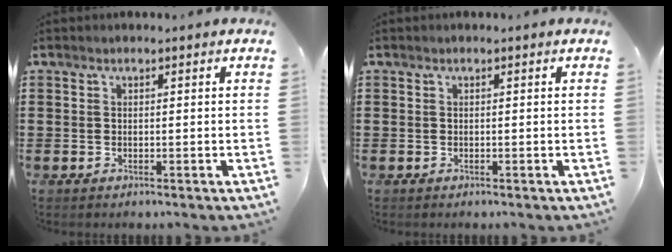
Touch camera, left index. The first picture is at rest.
{"total": 0.0}